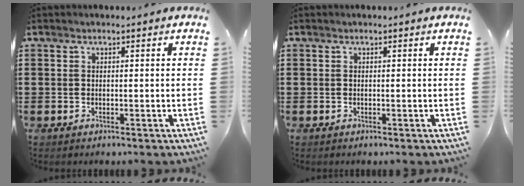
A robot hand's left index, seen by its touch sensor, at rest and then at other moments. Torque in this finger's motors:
{"motor_torque": [0.00, 0.00, -0.01, 0.00]}